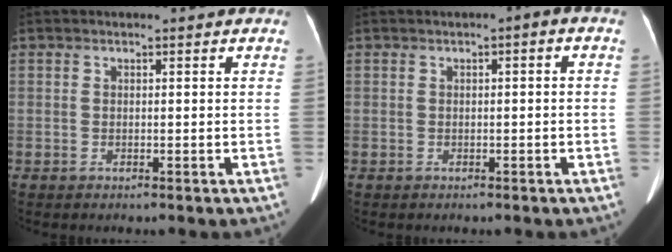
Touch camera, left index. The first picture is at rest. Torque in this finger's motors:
{"motor_torque": [0.24, -0.03, -0.09, -0.03]}